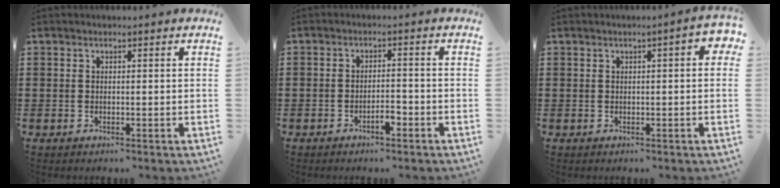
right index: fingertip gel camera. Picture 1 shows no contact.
{"total": 2.6, "force": [-1.7, 0.8, 1.8], "torque": [-0.032, 0.004, -0.033]}
{"total": 1.4, "force": [0.1, 0.2, 1.4], "torque": [-0.026, -0.001, 0.001]}